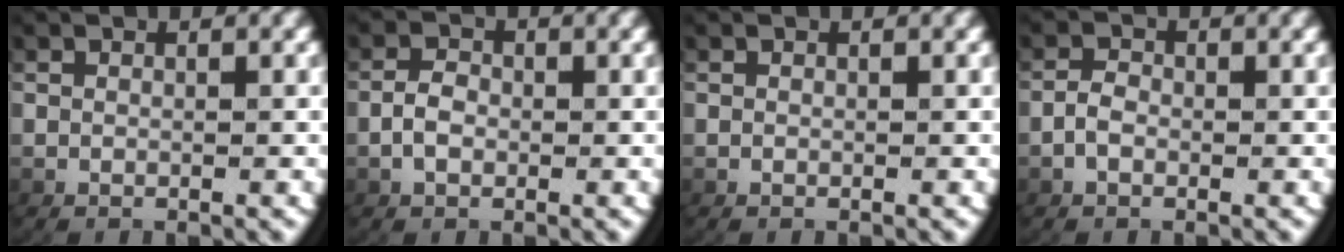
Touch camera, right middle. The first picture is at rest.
{"total": 1.4, "force": [-0.4, 0.8, 1.1], "torque": [-0.031, -0.003, -0.002]}
{"total": 0.0}
{"total": 1.1, "force": [-0.6, 0.5, 0.7], "torque": [-0.026, -0.004, -0.007]}